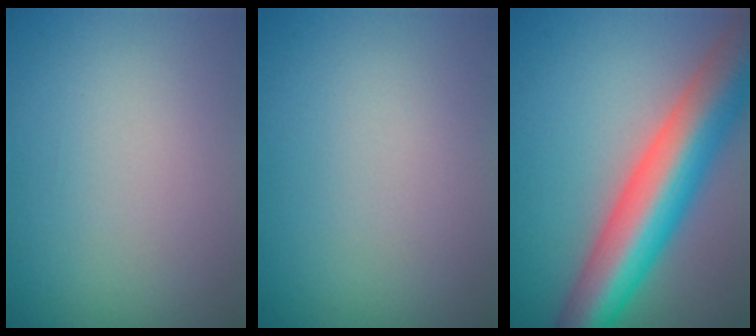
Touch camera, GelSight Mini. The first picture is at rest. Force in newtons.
{"total": 0.0}
{"total": 11.4, "press": 11.4, "slide": 0.5}